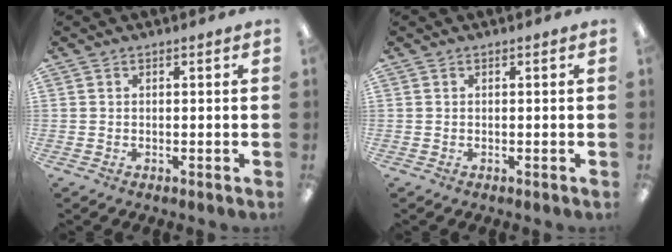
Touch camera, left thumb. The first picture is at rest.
{"total": 0.0}